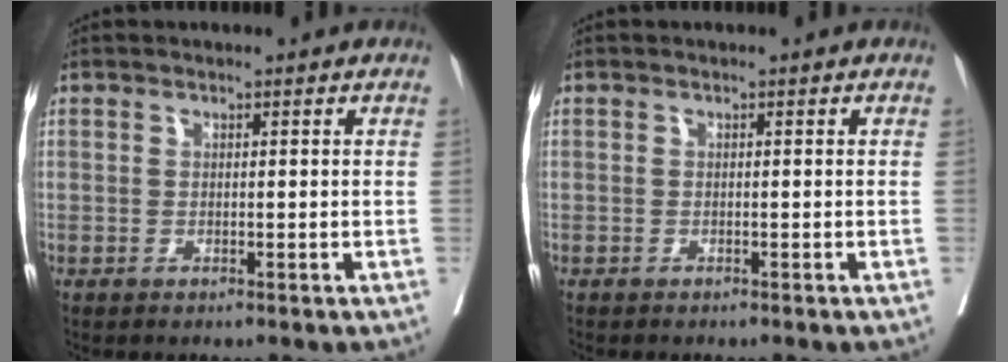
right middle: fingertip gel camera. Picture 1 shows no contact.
{"total": 1.4, "force": [-1.3, 0.3, 0.6], "torque": [-0.010, -0.003, -0.017]}